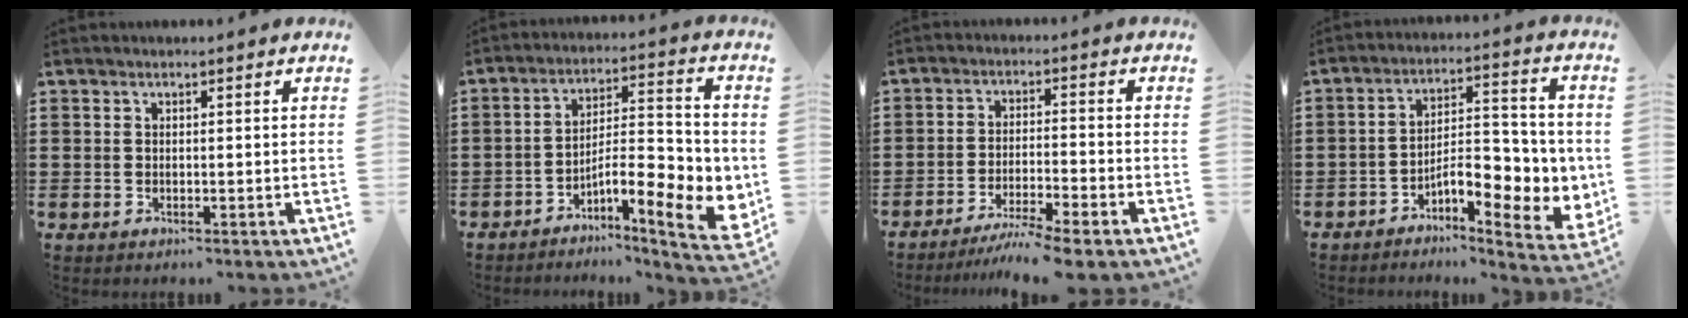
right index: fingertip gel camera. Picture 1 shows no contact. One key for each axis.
{"total": 10.2, "fx": -3.9, "fy": 2.9, "fz": 8.9, "tx": -0.135, "ty": -0.019, "tz": -0.072}
{"total": 5.1, "fx": -4.4, "fy": -0.5, "fz": 2.5, "tx": -0.057, "ty": -0.017, "tz": -0.087}
{"total": 9.4, "fx": -3.3, "fy": 3.7, "fz": 8.0, "tx": -0.109, "ty": -0.012, "tz": -0.057}